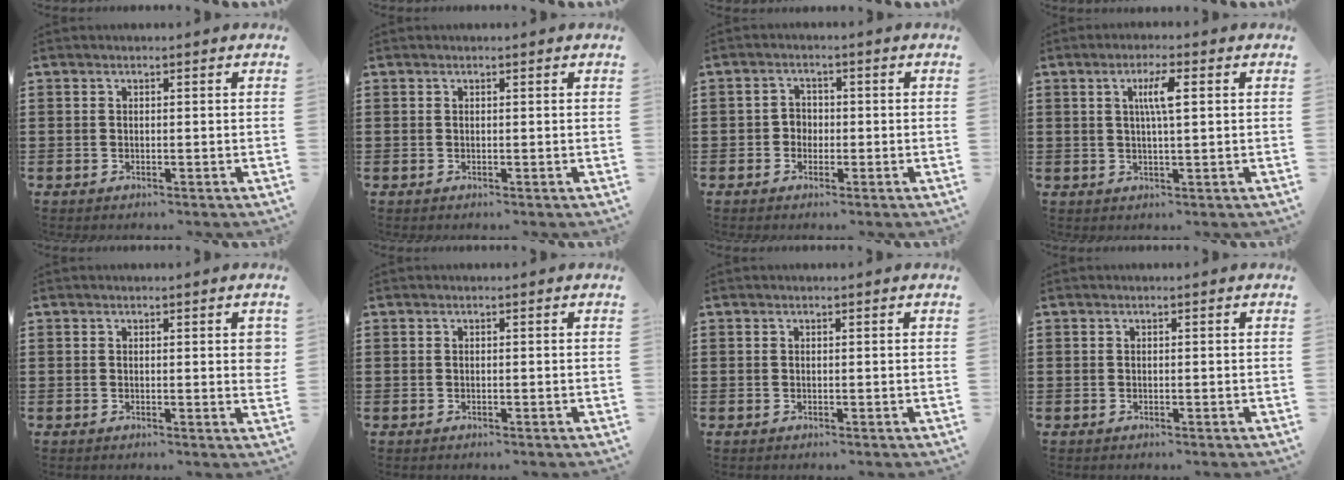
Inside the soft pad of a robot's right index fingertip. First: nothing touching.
{"total": 0.0}
{"total": 2.2, "force": [-0.8, 1.9, 0.8], "torque": [-0.022, 0.006, -0.018]}
{"total": 4.3, "force": [1.1, 0.6, 4.2], "torque": [-0.083, 0.007, 0.013]}
{"total": 1.8, "force": [0.6, 0.4, 1.6], "torque": [-0.025, 0.000, 0.008]}
{"total": 0.0}
{"total": 0.0}
{"total": 0.0}